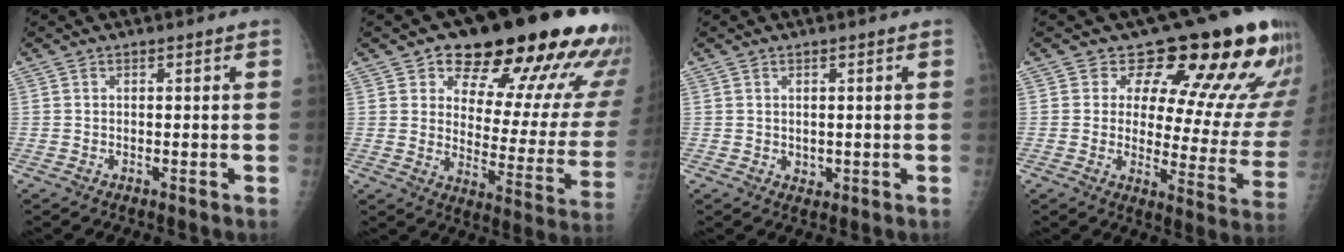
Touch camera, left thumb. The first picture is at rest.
{"total": 23.8, "force": [15.6, 9.8, 15.0], "torque": [-0.144, -0.075, 0.205]}
{"total": 1.5, "force": [0.3, 1.3, 0.6], "torque": [-0.005, -0.004, 0.010]}
{"total": 19.1, "force": [13.4, 7.9, 11.2], "torque": [-0.083, -0.083, 0.155]}